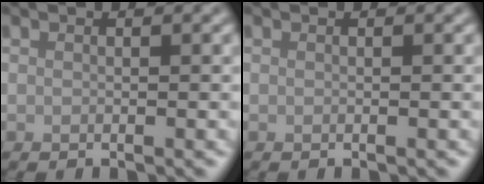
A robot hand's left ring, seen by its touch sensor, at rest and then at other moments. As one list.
[{"total": 0.0}]